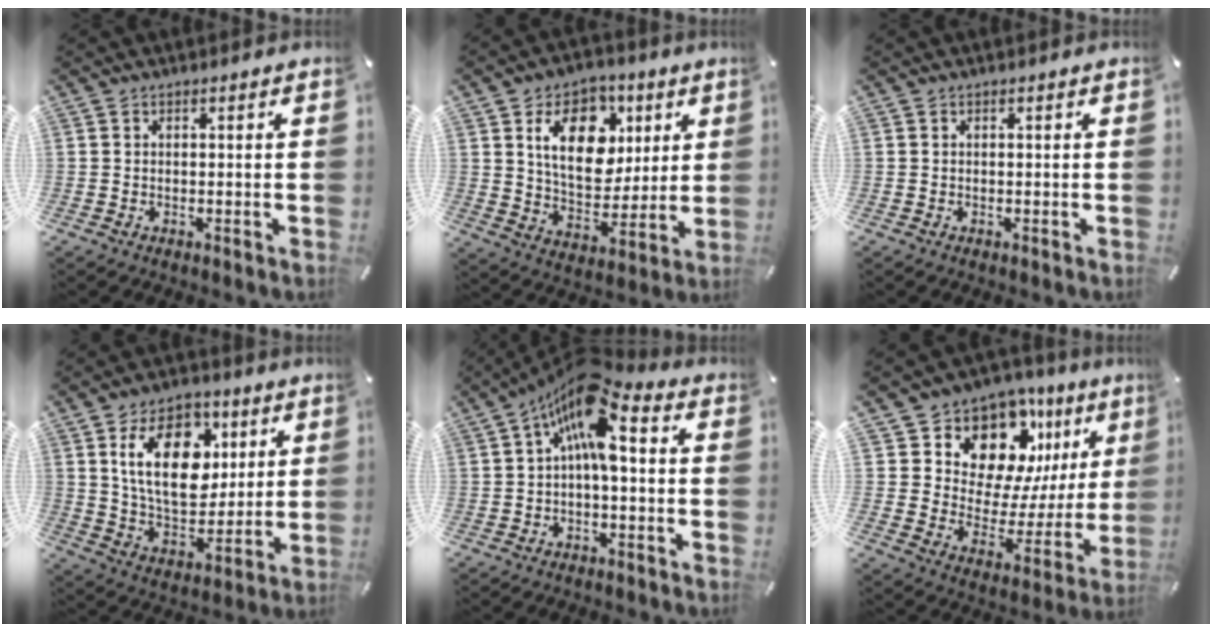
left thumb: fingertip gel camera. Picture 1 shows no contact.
{"total": 15.9, "force": [5.6, 11.3, 9.7], "torque": [-0.148, -0.002, 0.104]}
{"total": 0.0}
{"total": 17.9, "force": [5.8, 11.8, 12.1], "torque": [-0.207, 0.002, 0.103]}
{"total": 13.0, "force": [3.5, 5.5, 11.2], "torque": [-0.198, -0.021, 0.058]}
{"total": 13.7, "force": [9.3, 8.9, 4.6], "torque": [-0.067, -0.088, 0.160]}